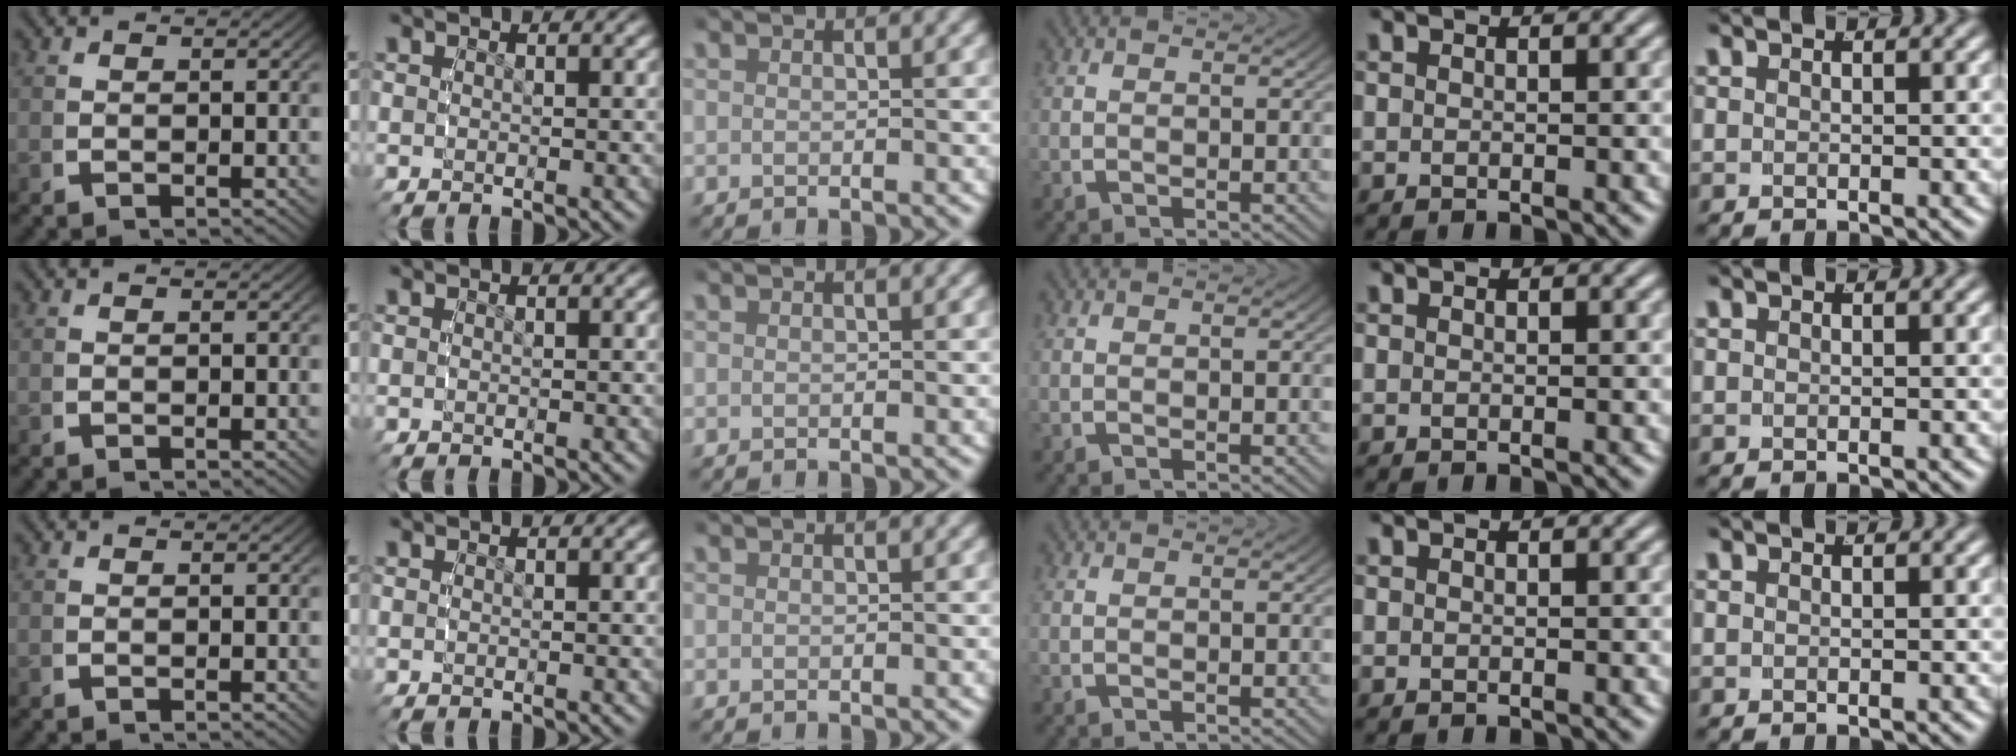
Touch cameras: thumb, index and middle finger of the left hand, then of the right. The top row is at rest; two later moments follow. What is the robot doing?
{"motion": "reach", "object": "measuring cup"}